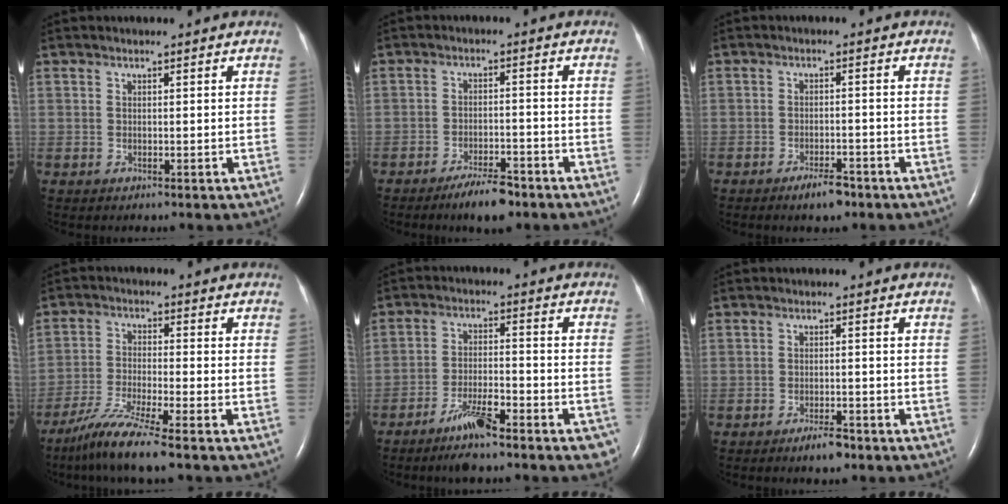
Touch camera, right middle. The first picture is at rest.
{"total": 5.7, "force": [-4.3, 1.4, 3.4], "torque": [-0.063, -0.003, -0.069]}
{"total": 3.5, "force": [-2.6, 1.1, 2.1], "torque": [-0.040, 0.000, -0.040]}
{"total": 8.0, "force": [-6.2, -0.7, 5.0], "torque": [-0.106, -0.032, -0.120]}
{"total": 9.3, "force": [-6.5, 1.6, 6.4], "torque": [-0.096, -0.008, -0.108]}
{"total": 3.0, "force": [-2.3, 0.8, 1.8], "torque": [-0.035, -0.001, -0.036]}